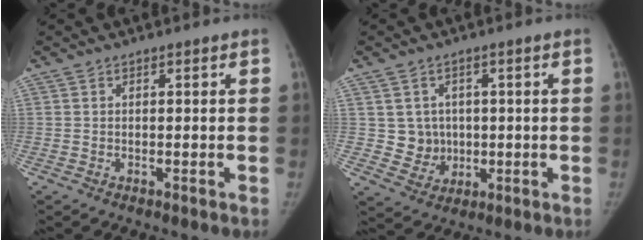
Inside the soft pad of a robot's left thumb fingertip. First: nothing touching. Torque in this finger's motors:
{"motor_torque": [-0.48, -0.12, -0.12, 0.20, -0.02]}